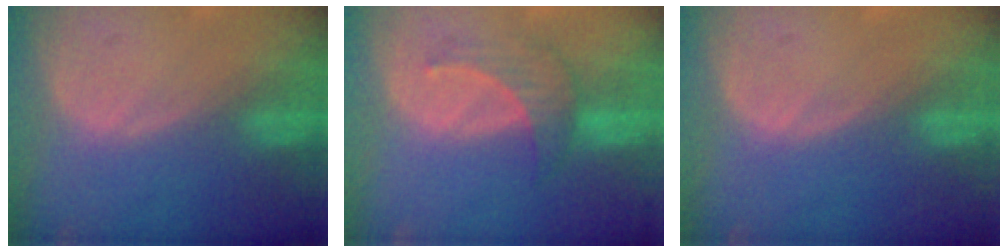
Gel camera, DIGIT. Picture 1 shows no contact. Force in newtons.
{"total": 4.5, "press": 4.5, "slide": 0.4}
{"total": 0.0}